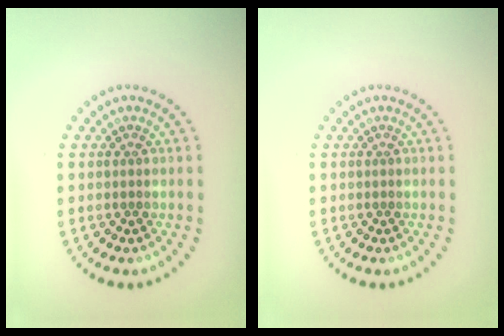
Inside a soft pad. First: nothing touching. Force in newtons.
{"total": 0.0}